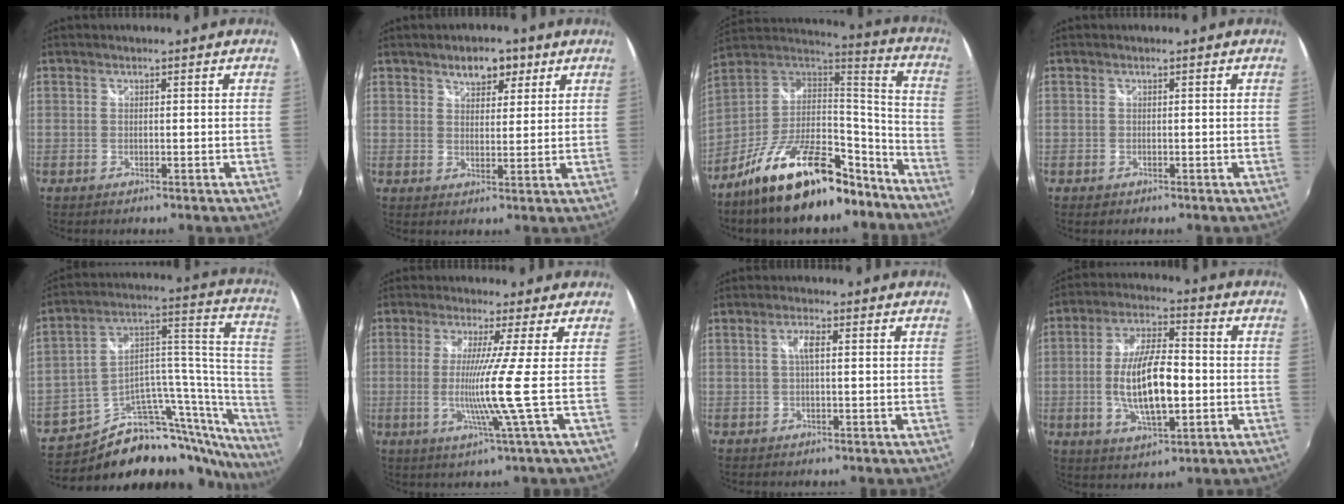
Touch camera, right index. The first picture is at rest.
{"total": 5.6, "force": [3.4, 3.2, 3.1], "torque": [-0.043, 0.012, 0.054]}
{"total": 24.0, "force": [-15.7, 9.9, 15.2], "torque": [-0.261, 0.009, -0.245]}
{"total": 0.7, "force": [-0.4, 0.6, 0.1], "torque": [-0.003, -0.004, -0.005]}
{"total": 26.7, "force": [-19.9, 11.9, 13.3], "torque": [-0.150, 0.077, -0.293]}
{"total": 8.2, "force": [-0.8, -3.3, 7.5], "torque": [-0.144, -0.020, -0.021]}
{"total": 2.5, "force": [0.3, 0.4, 2.4], "torque": [-0.047, 0.003, 0.004]}
{"total": 13.8, "force": [-2.1, 5.0, 12.7], "torque": [-0.246, -0.003, -0.032]}